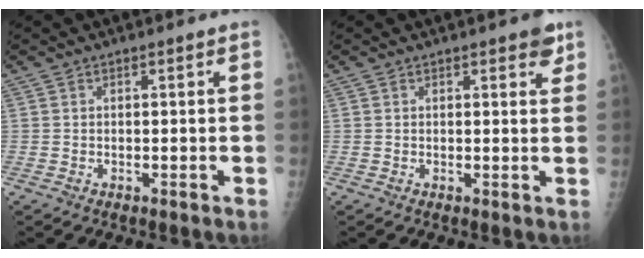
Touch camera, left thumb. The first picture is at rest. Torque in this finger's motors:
{"motor_torque": [0.29, 0.31, 0.21, 0.01, 0.00]}